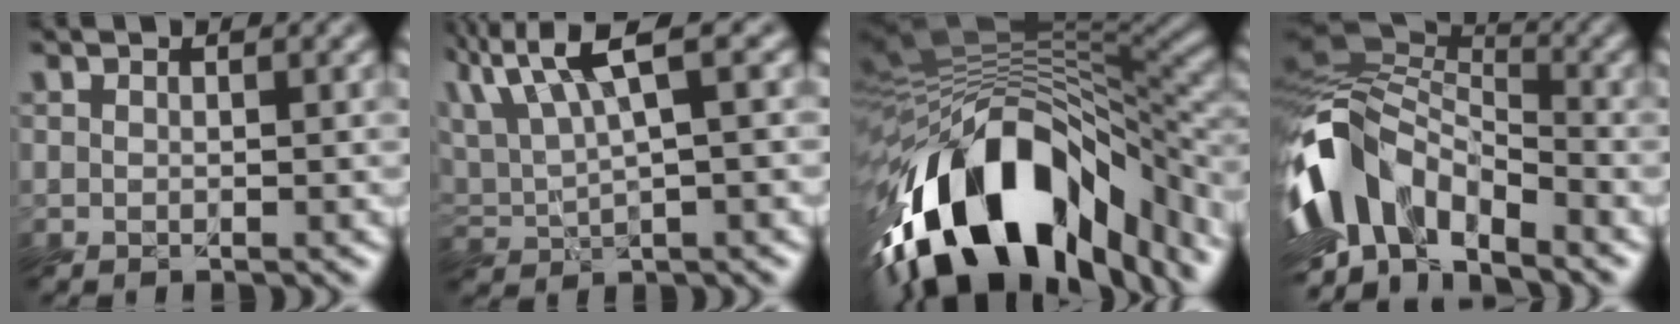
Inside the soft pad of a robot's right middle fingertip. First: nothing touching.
{"total": 5.9, "force": [2.9, 1.1, 5.0], "torque": [-0.096, 0.024, 0.048]}
{"total": 16.3, "force": [-8.7, 7.6, 11.5], "torque": [-0.199, 0.012, -0.146]}
{"total": 10.2, "force": [-6.2, 5.2, 6.2], "torque": [-0.119, -0.004, -0.128]}